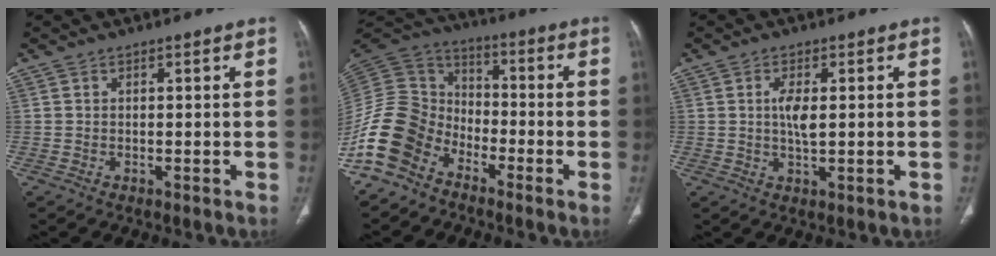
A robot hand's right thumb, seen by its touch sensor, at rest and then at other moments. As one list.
[{"total": 14.3, "force": [-8.7, 9.7, 6.0], "torque": [-0.115, 0.066, -0.182]}, {"total": 4.1, "force": [0.4, 1.3, 3.9], "torque": [-0.079, -0.007, 0.007]}]